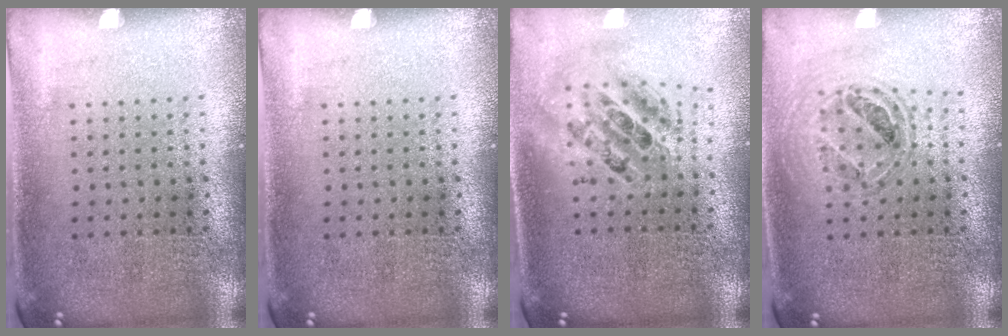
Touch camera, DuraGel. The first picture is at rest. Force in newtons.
{"total": 0.0}
{"total": 2.0, "press": 1.6, "slide": 1.3}
{"total": 0.7, "press": 0.6, "slide": 0.2}